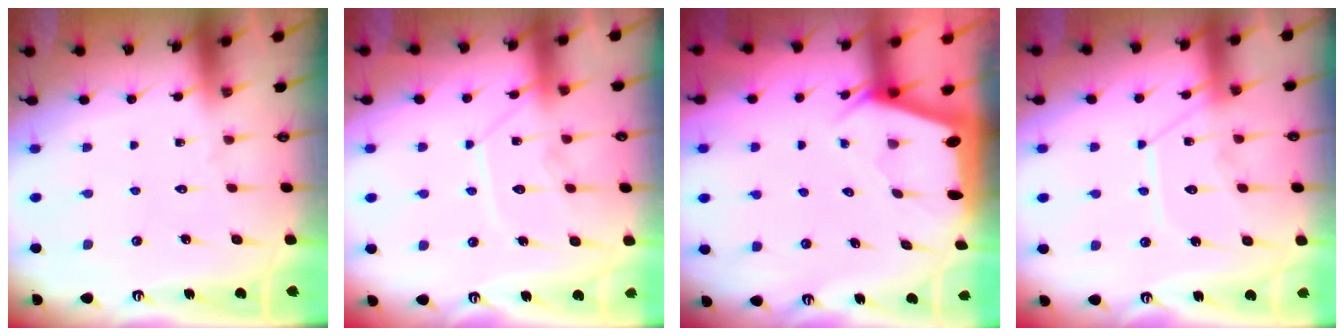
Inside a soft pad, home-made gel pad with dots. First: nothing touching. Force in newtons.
{"total": 11.4, "press": 11.3, "slide": 1.0}
{"total": 2.0, "press": 1.9, "slide": 0.3}
{"total": 12.1, "press": 12.0, "slide": 1.0}